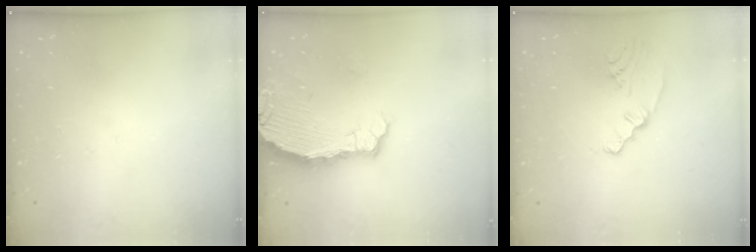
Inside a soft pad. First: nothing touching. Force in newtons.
{"total": 4.1, "press": 4.1, "slide": 0.5}
{"total": 2.1, "press": 1.6, "slide": 1.3}